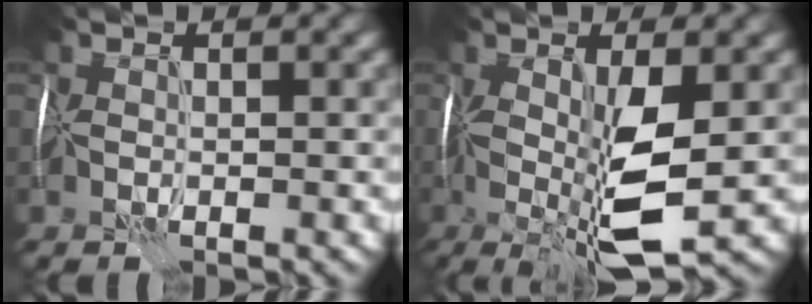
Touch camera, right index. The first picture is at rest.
{"total": 7.6, "force": [-0.6, 2.0, 7.3], "torque": [-0.149, -0.008, -0.012]}